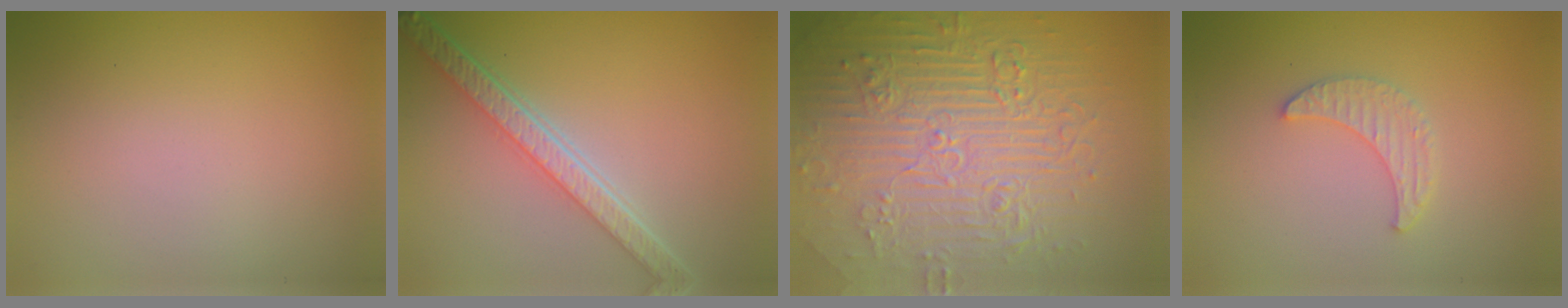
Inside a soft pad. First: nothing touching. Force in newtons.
{"total": 5.5, "press": 4.1, "slide": 3.7}
{"total": 11.1, "press": 7.4, "slide": 8.3}
{"total": 2.2, "press": 2.2, "slide": 0.5}